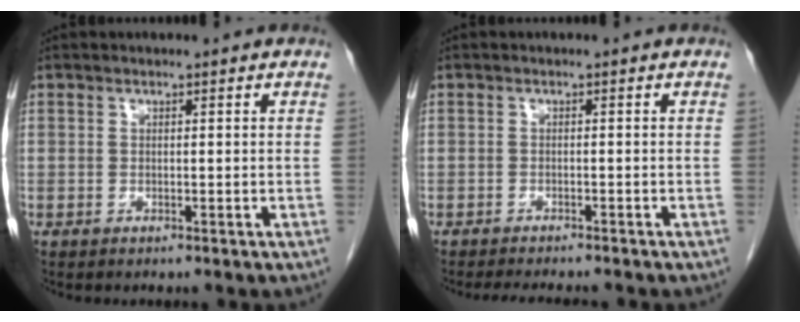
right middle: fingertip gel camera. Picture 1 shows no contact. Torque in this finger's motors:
{"motor_torque": [0.09, -0.07, 0.01, 0.00]}